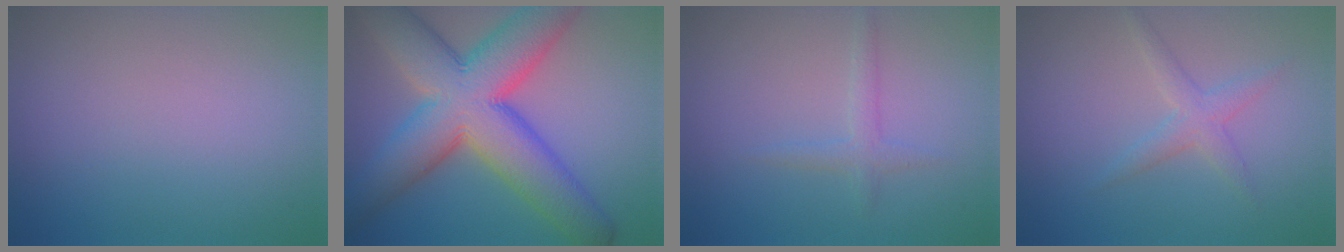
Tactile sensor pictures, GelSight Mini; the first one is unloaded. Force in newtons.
{"total": 13.2, "press": 13.2, "slide": 0.4}
{"total": 1.4, "press": 1.4, "slide": 0.1}
{"total": 2.0, "press": 2.0, "slide": 0.1}